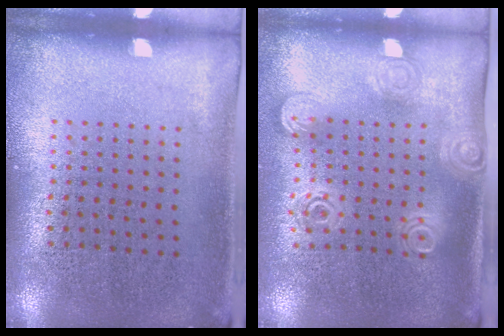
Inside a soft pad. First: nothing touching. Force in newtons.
{"total": 1.7, "press": 1.3, "slide": 1.1}